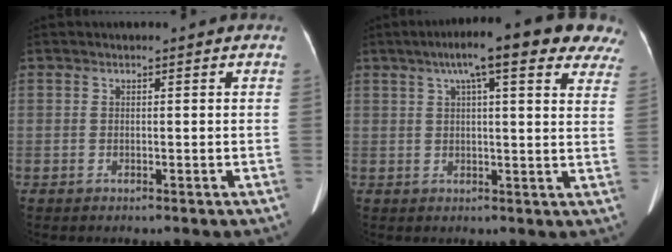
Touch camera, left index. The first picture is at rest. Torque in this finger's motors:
{"motor_torque": [1.12, -1.02, 0.72, 0.21]}